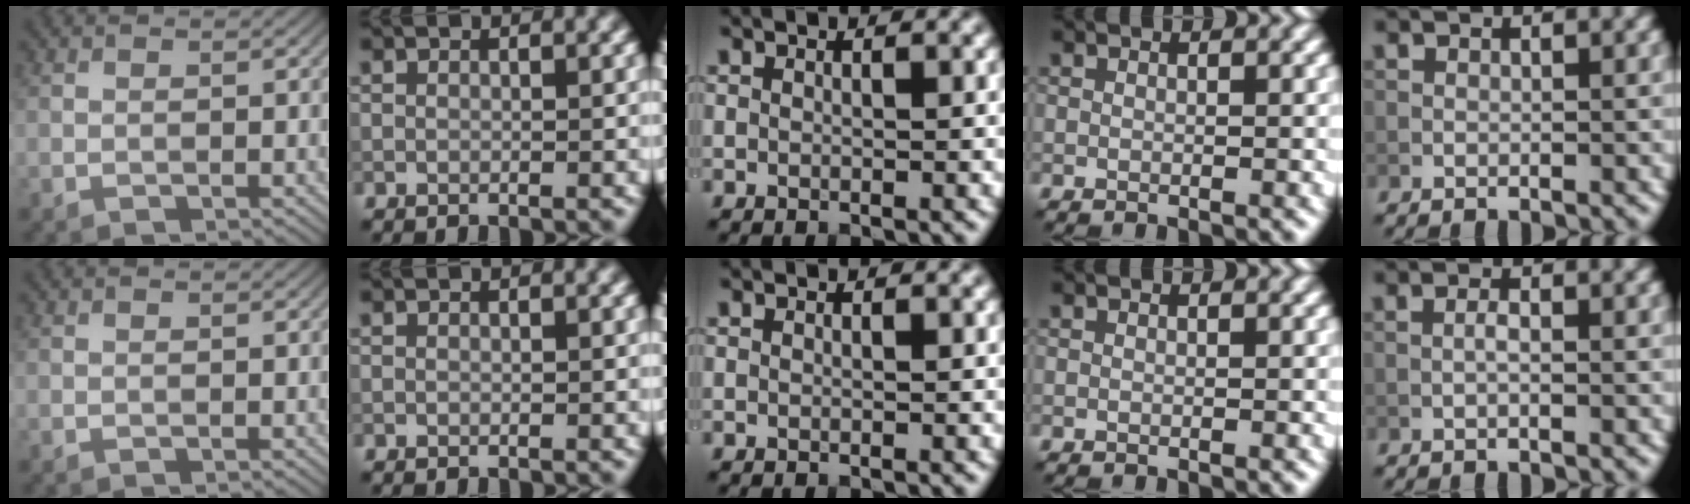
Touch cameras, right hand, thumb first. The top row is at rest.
{"little": {"total": 0.8, "force": [-0.3, 0.1, 0.7], "torque": [-0.016, 0.000, -0.007]}}